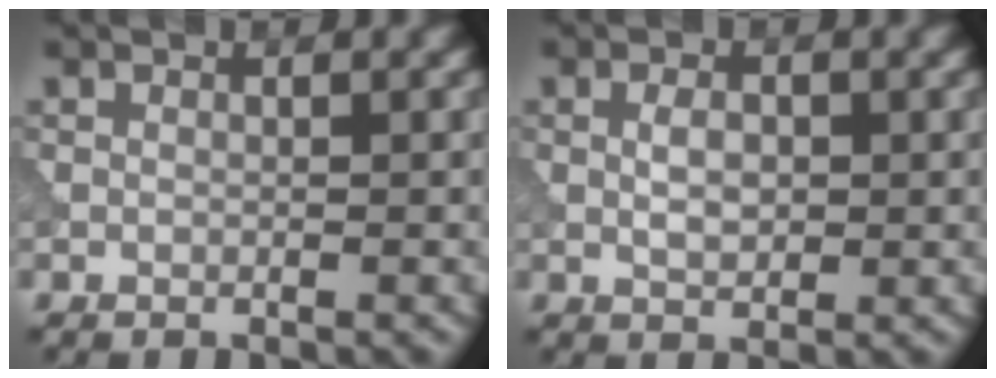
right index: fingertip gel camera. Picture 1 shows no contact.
{"total": 1.9, "force": [-0.1, 1.0, 1.6], "torque": [-0.030, -0.001, -0.001]}